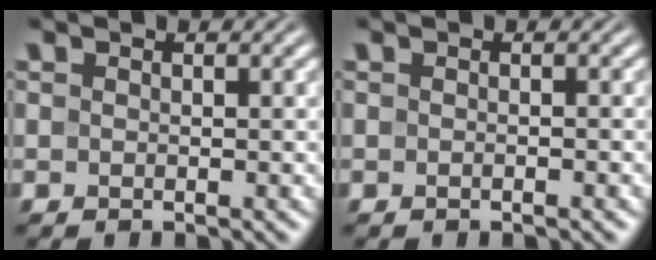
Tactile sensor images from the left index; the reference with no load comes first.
{"total": 0.8, "force": [-0.3, 0.2, 0.7], "torque": [-0.009, -0.001, -0.008]}